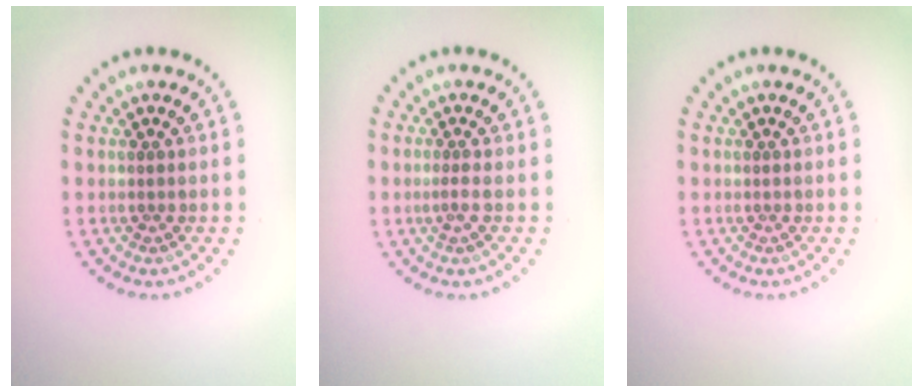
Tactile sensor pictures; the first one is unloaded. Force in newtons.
{"total": 0.7, "press": 0.4, "slide": 0.6}
{"total": 0.0}